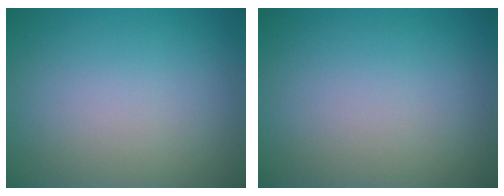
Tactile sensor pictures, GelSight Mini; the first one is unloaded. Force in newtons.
{"total": 0.0}